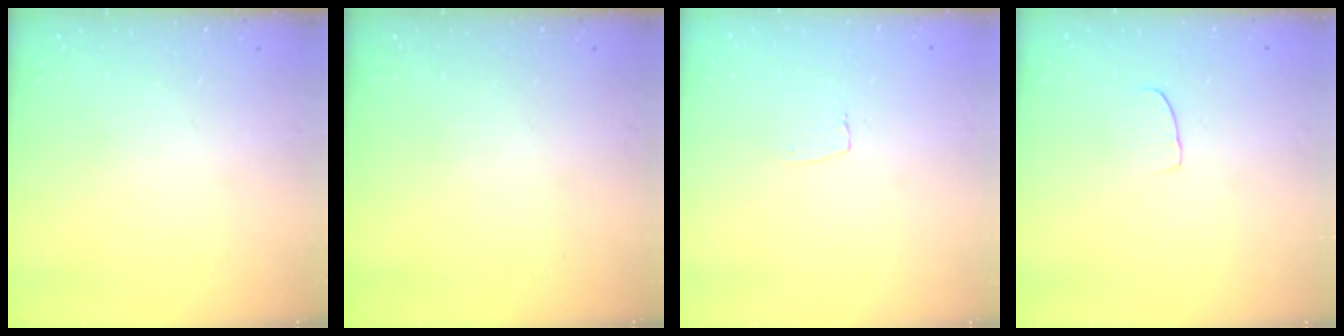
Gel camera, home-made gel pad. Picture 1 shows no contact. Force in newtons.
{"total": 0.0}
{"total": 3.5, "press": 3.5, "slide": 0.2}
{"total": 3.7, "press": 3.7, "slide": 0.3}